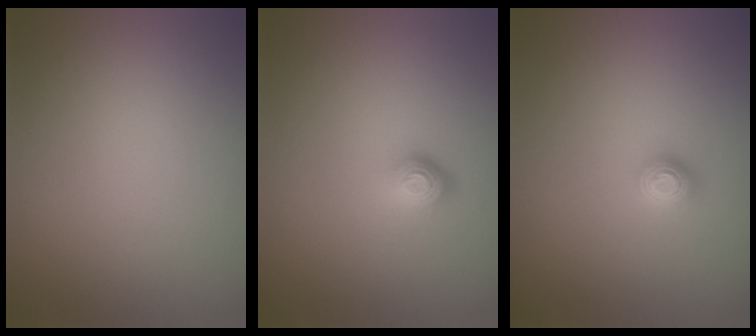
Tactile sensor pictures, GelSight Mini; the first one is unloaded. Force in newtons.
{"total": 1.8, "press": 1.2, "slide": 1.3}
{"total": 1.2, "press": 1.2, "slide": 0.2}